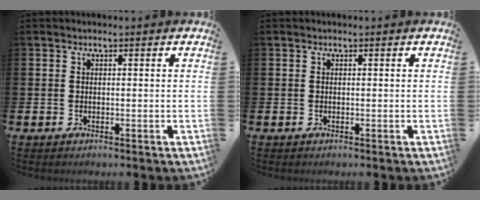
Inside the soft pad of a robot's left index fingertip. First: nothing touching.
{"total": 0.0}